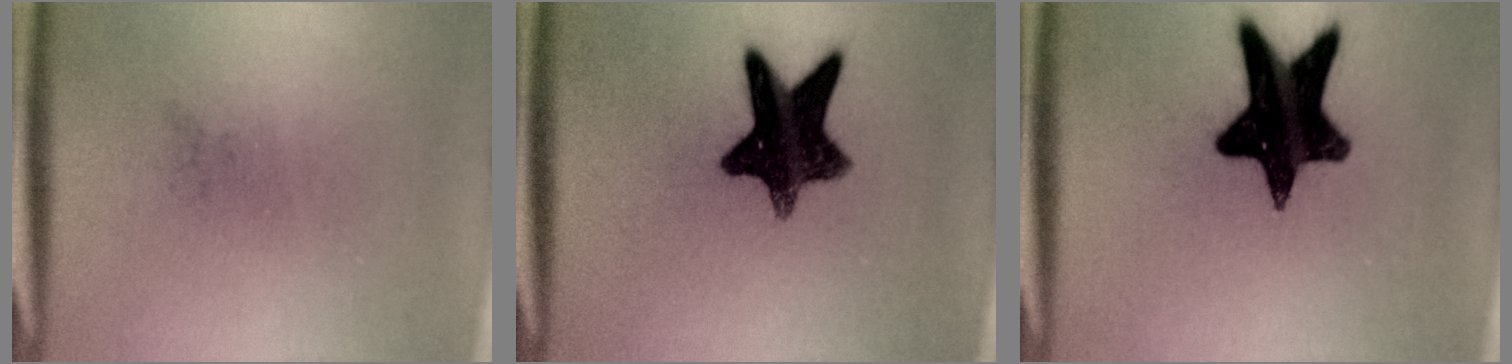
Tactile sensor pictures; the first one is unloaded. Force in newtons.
{"total": 11.8}
{"total": 15.6}